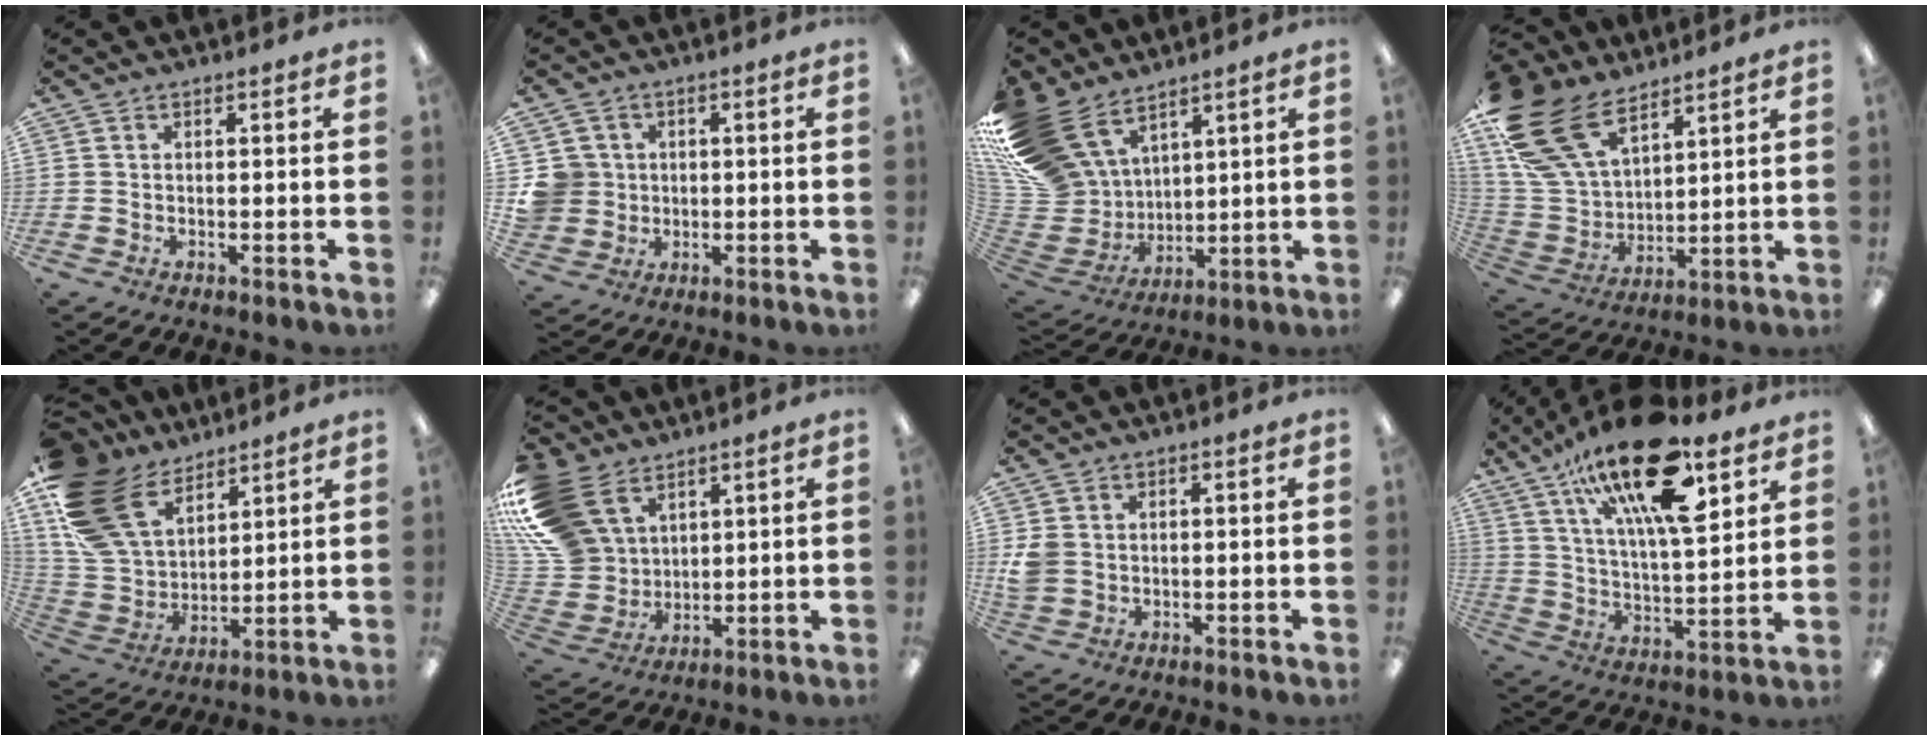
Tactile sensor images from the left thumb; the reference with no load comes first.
{"total": 6.7, "force": [0.8, 6.5, 1.2], "torque": [-0.047, 0.011, 0.018]}
{"total": 20.8, "force": [13.2, 13.1, 9.3], "torque": [-0.234, -0.080, 0.259]}
{"total": 22.3, "force": [13.6, 12.4, 12.6], "torque": [-0.299, -0.059, 0.255]}
{"total": 19.4, "force": [11.7, 11.9, 9.9], "torque": [-0.244, -0.053, 0.224]}
{"total": 18.9, "force": [9.6, 13.5, 9.1], "torque": [-0.223, -0.037, 0.190]}
{"total": 4.3, "force": [0.4, 3.8, 1.9], "torque": [-0.030, 0.006, 0.011]}
{"total": 24.6, "force": [14.9, 8.8, 17.4], "torque": [-0.287, -0.073, 0.249]}